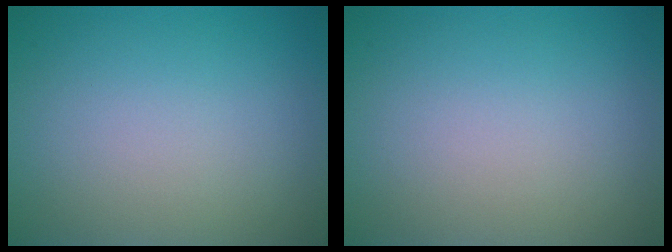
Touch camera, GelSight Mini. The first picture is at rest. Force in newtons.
{"total": 0.0}